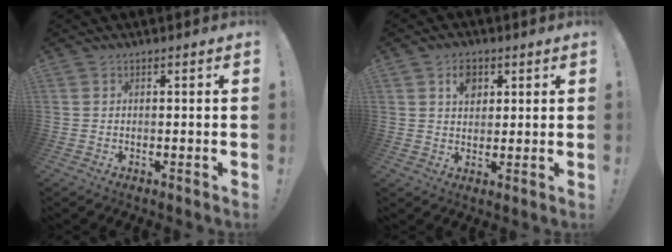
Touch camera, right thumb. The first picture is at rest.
{"total": 5.7, "force": [2.3, 4.5, 2.8], "torque": [-0.034, -0.003, 0.039]}